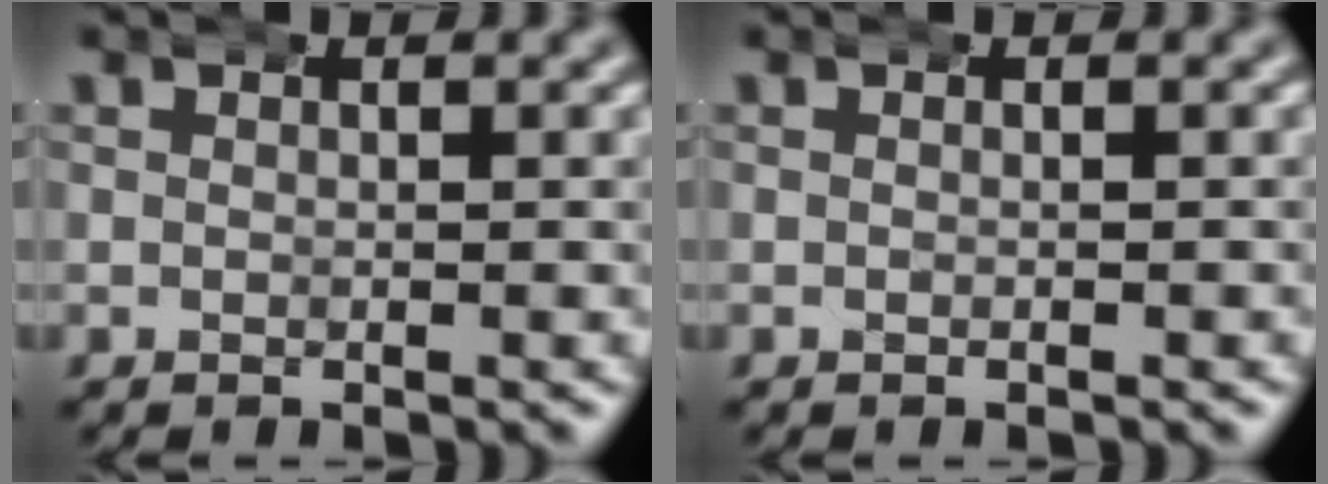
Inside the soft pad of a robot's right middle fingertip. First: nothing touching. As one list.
[{"total": 0.0}]